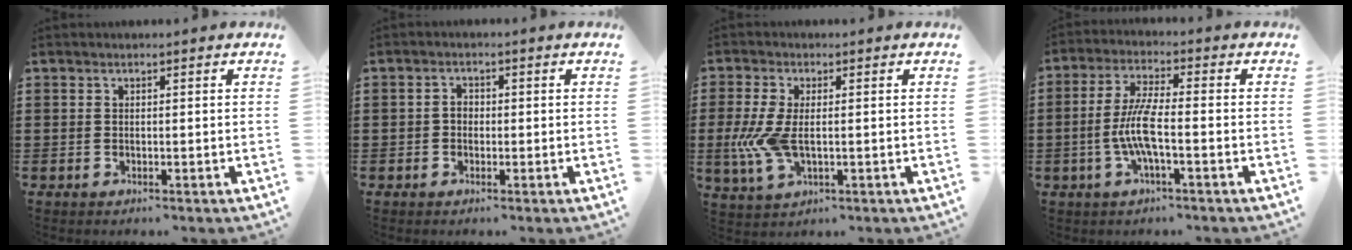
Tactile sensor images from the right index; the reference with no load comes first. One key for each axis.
{"total": 1.6, "fx": -0.3, "fy": 1.2, "fz": 1.0, "tx": -0.021, "ty": 0.004, "tz": -0.007}
{"total": 7.1, "fx": -0.6, "fy": 3.3, "fz": 6.3, "tx": -0.154, "ty": -0.011, "tz": -0.014}
{"total": 6.9, "fx": -1.8, "fy": 1.5, "fz": 6.5, "tx": -0.146, "ty": -0.009, "tz": -0.042}